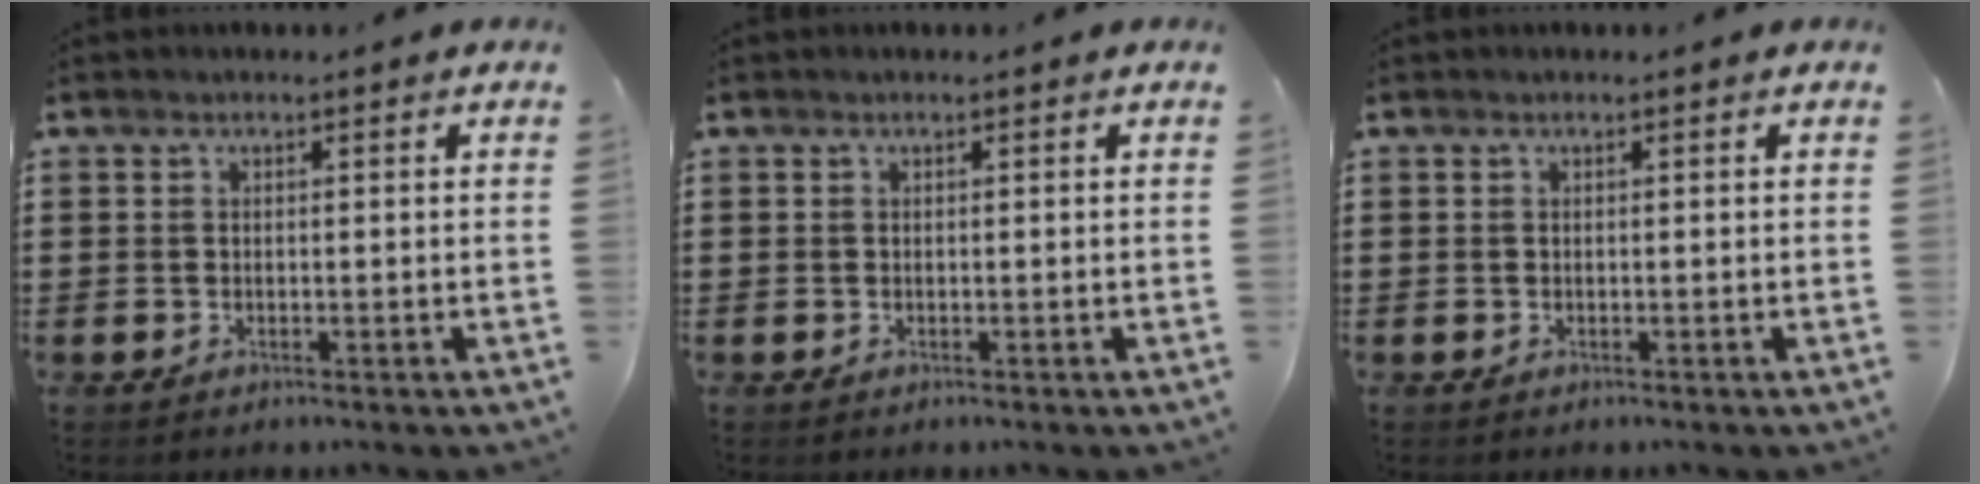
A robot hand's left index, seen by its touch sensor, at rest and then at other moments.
{"total": 0.0}
{"total": 0.0}